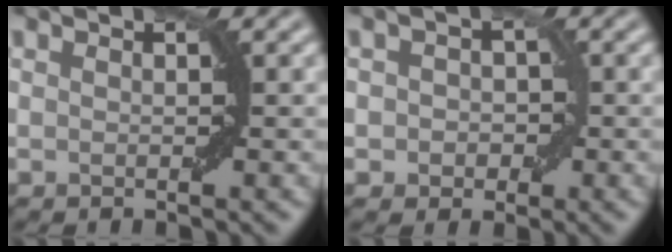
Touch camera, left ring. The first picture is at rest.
{"total": 2.2, "force": [-0.2, 2.0, 1.0], "torque": [0.004, 0.001, -0.009]}